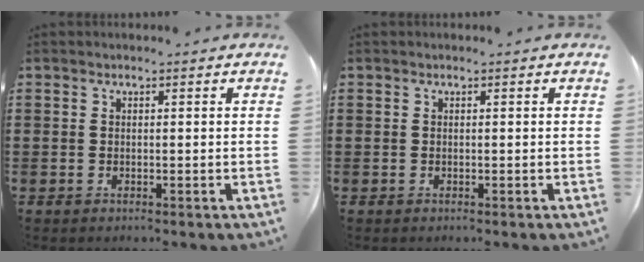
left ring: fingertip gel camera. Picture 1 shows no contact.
{"total": 0.0}